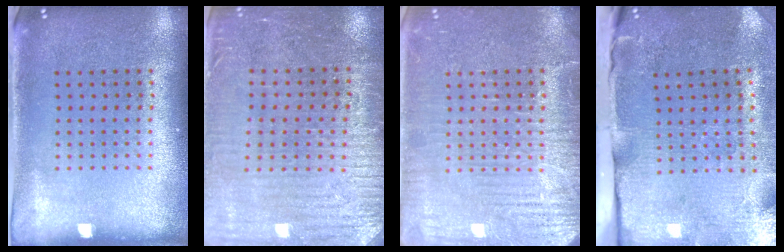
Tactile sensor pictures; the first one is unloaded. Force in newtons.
{"total": 3.1, "press": 3.0, "slide": 1.0}
{"total": 5.4, "press": 5.3, "slide": 0.7}
{"total": 4.7, "press": 3.8, "slide": 2.9}